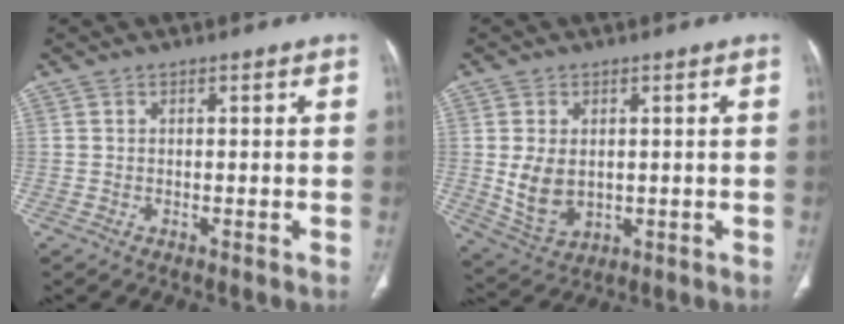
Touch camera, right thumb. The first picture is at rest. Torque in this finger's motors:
{"motor_torque": [-0.61, 0.54, 0.66, 0.44, 0.26]}